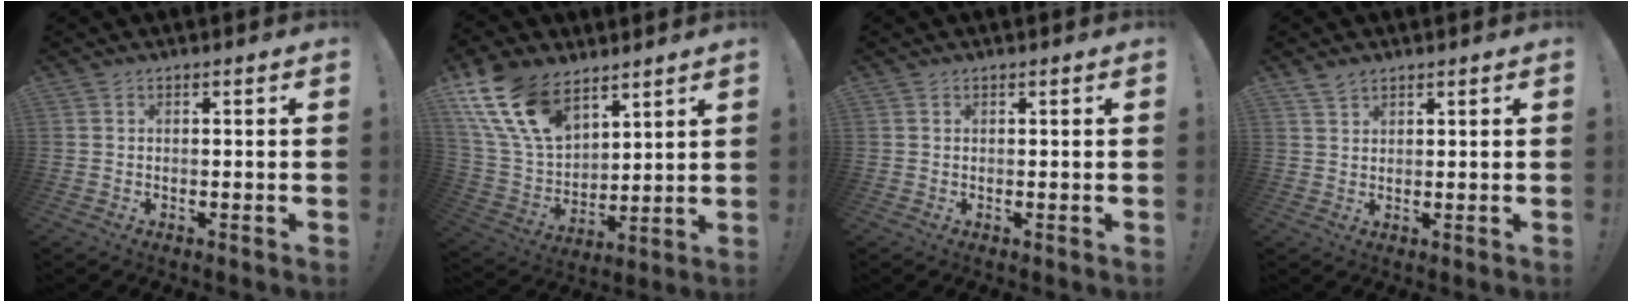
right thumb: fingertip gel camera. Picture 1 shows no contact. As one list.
[{"total": 18.6, "force": [11.5, 10.5, 10.2], "torque": [-0.217, -0.062, 0.217]}, {"total": 0.0}, {"total": 2.7, "force": [2.3, 1.0, 1.0], "torque": [-0.017, -0.014, 0.042]}]